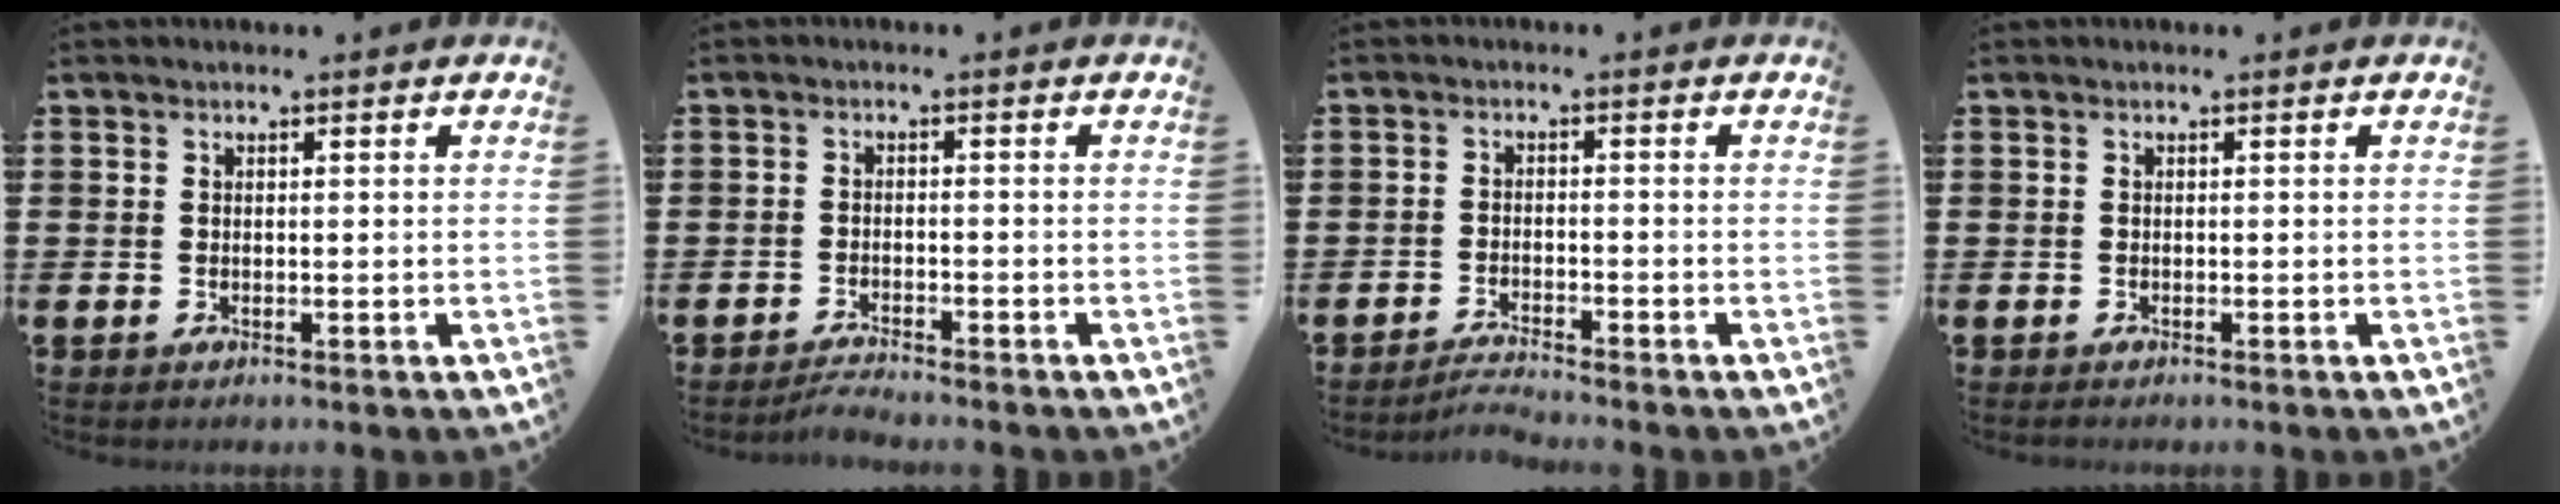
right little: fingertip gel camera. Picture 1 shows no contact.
{"total": 1.7, "force": [-1.6, -0.1, 0.4], "torque": [-0.009, 0.004, -0.032]}
{"total": 1.9, "force": [-1.9, -0.2, 0.3], "torque": [-0.008, 0.003, -0.038]}
{"total": 0.0}